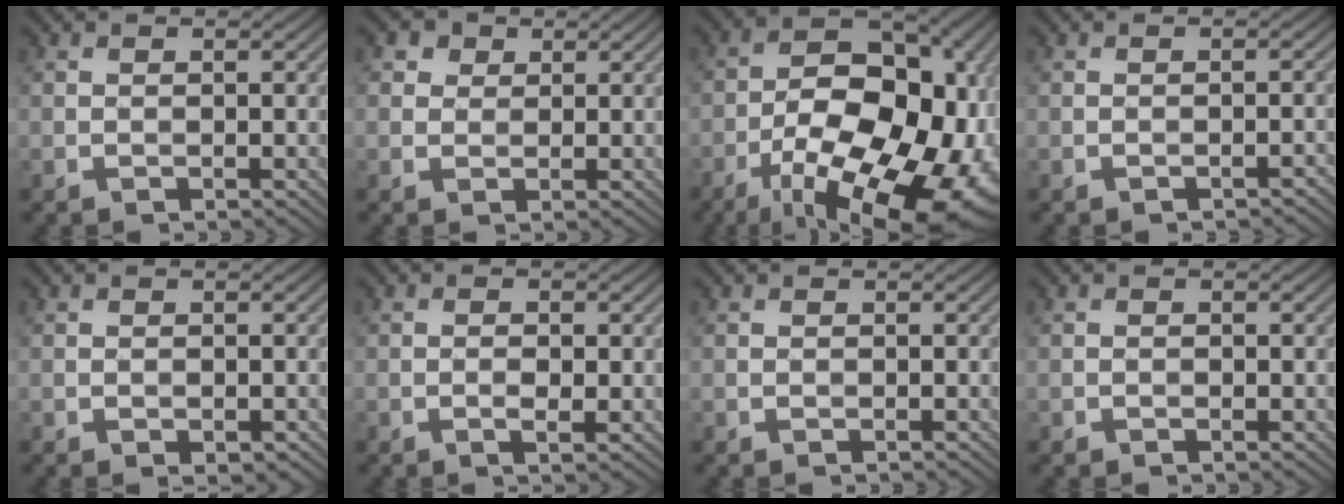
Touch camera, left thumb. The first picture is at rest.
{"total": 2.9, "force": [1.6, 2.2, 1.0], "torque": [-0.021, 0.002, 0.024]}
{"total": 21.2, "force": [-8.6, 11.6, 15.5], "torque": [-0.229, -0.019, -0.110]}
{"total": 0.7, "force": [-0.7, -0.1, 0.1], "torque": [-0.001, 0.006, -0.010]}
{"total": 0.7, "force": [-0.3, 0.4, 0.4], "torque": [-0.006, 0.000, -0.004]}
{"total": 2.0, "force": [-0.3, 0.8, 1.8], "torque": [-0.031, 0.001, -0.004]}
{"total": 0.0}
{"total": 0.5, "force": [-0.2, 0.4, 0.3], "torque": [-0.005, 0.000, -0.004]}